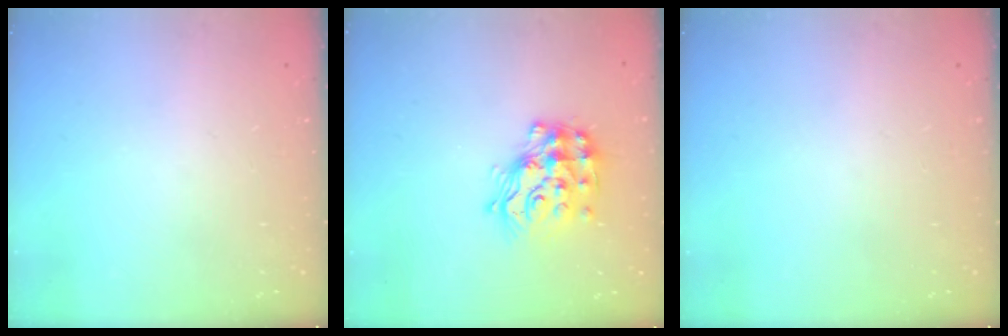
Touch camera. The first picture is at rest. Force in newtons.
{"total": 16.7, "press": 16.6, "slide": 1.1}
{"total": 0.0}